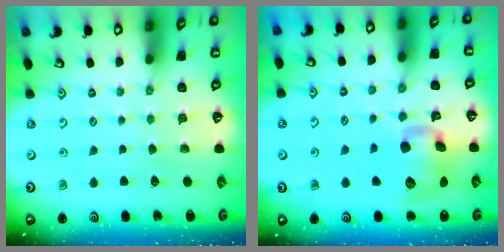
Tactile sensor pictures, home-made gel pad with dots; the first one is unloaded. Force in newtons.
{"total": 12.7, "press": 12.5, "slide": 2.0}